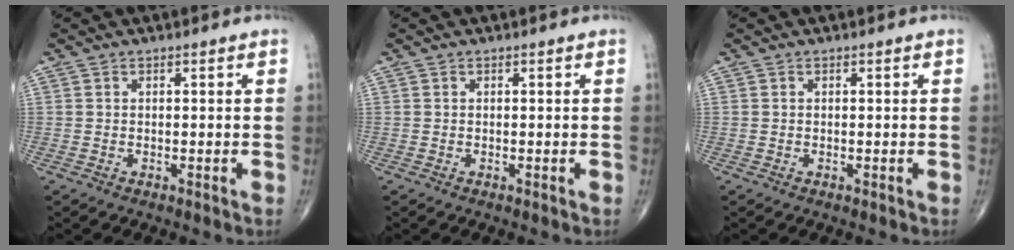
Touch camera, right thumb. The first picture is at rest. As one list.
[{"total": 0.0}, {"total": 0.0}]